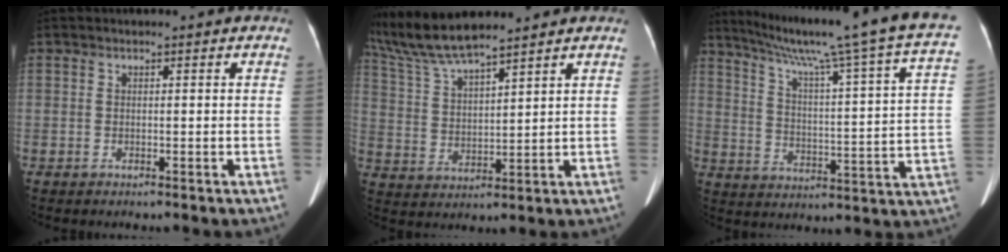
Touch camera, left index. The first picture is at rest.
{"total": 10.9, "force": [9.8, 0.4, 4.8], "torque": [-0.109, 0.015, 0.197]}
{"total": 26.1, "force": [20.8, -0.9, 15.8], "torque": [-0.247, -0.039, 0.276]}